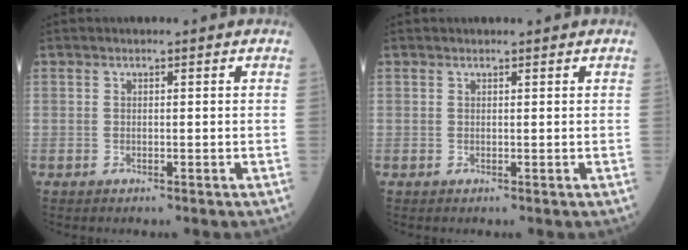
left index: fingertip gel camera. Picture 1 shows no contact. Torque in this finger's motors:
{"motor_torque": [0.05, -0.34, -0.13, 0.01]}